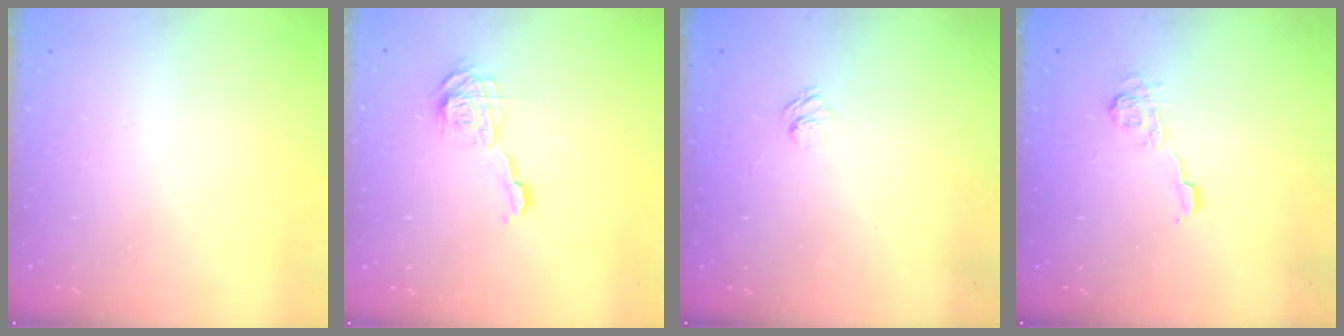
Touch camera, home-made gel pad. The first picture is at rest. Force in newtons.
{"total": 9.6, "press": 9.6, "slide": 0.5}
{"total": 2.4, "press": 2.0, "slide": 1.3}
{"total": 5.2, "press": 5.2, "slide": 0.4}